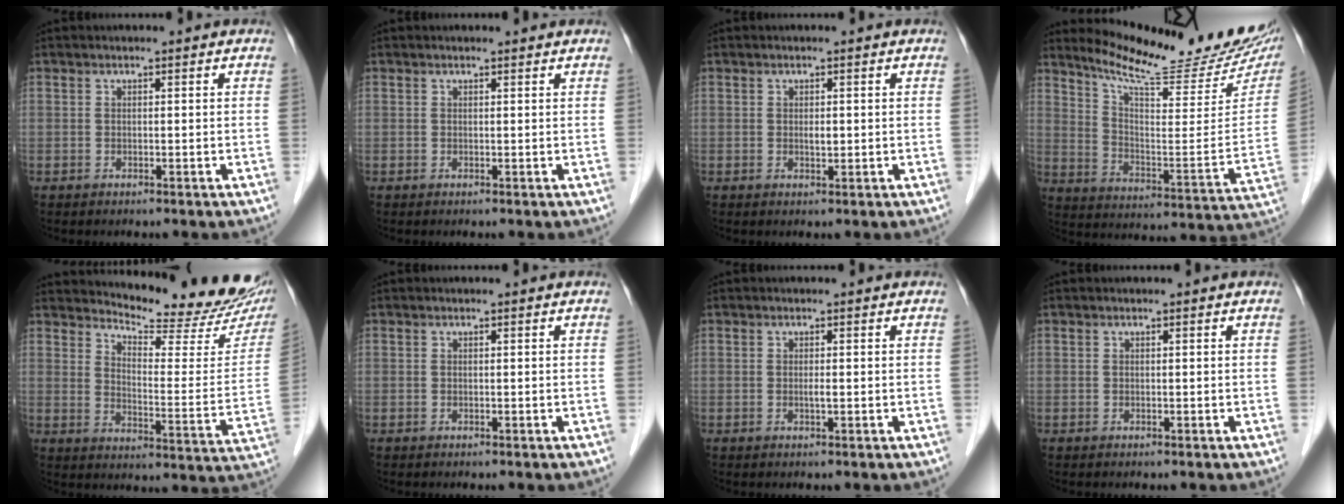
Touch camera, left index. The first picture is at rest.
{"total": 1.1, "force": [1.1, 0.2, 0.1], "torque": [-0.010, 0.001, 0.012]}
{"total": 0.9, "force": [0.0, 0.4, 0.8], "torque": [-0.012, -0.005, 0.000]}
{"total": 21.1, "force": [19.0, 2.2, 9.1], "torque": [-0.140, -0.075, 0.263]}
{"total": 18.9, "force": [17.5, 3.0, 6.5], "torque": [-0.088, -0.081, 0.211]}
{"total": 0.0}
{"total": 0.7, "force": [-0.2, 0.0, 0.7], "torque": [-0.014, -0.004, -0.004]}
{"total": 0.0}